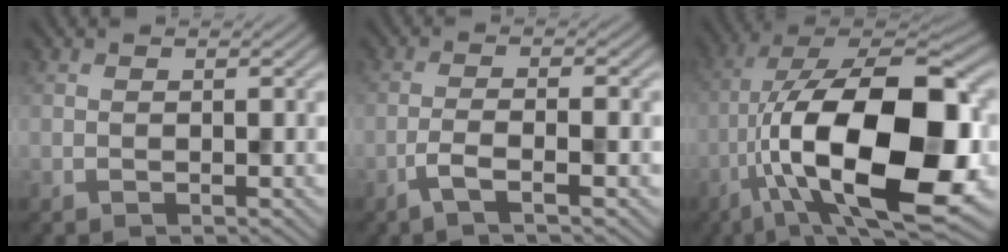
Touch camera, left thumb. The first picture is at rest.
{"total": 3.4, "force": [-1.7, 0.5, 2.8], "torque": [-0.051, 0.008, -0.047]}
{"total": 20.7, "force": [-4.6, 8.6, 18.2], "torque": [-0.320, 0.001, -0.073]}